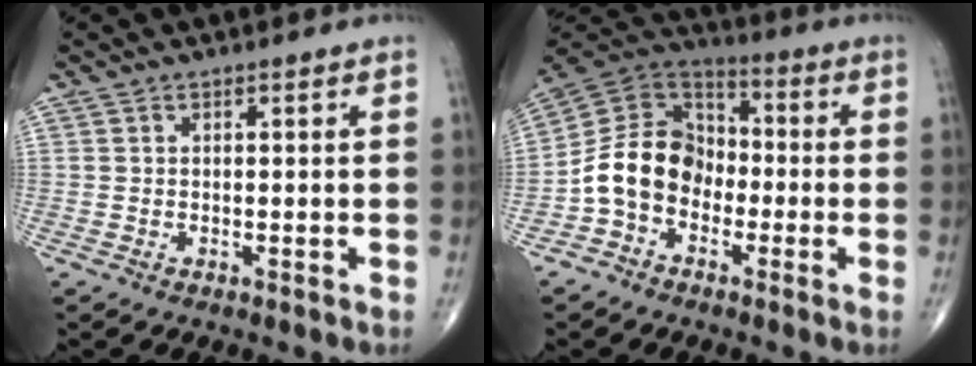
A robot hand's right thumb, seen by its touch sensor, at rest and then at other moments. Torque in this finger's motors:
{"motor_torque": [0.27, 0.21, 1.18, -0.78, 0.11]}